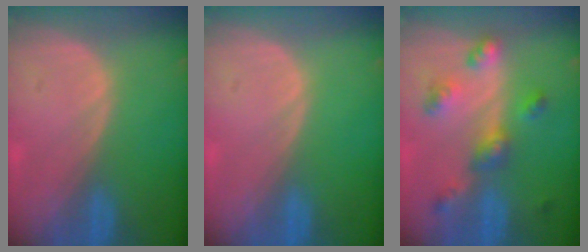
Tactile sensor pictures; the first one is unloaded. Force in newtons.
{"total": 0.0}
{"total": 6.8, "press": 6.0, "slide": 3.2}